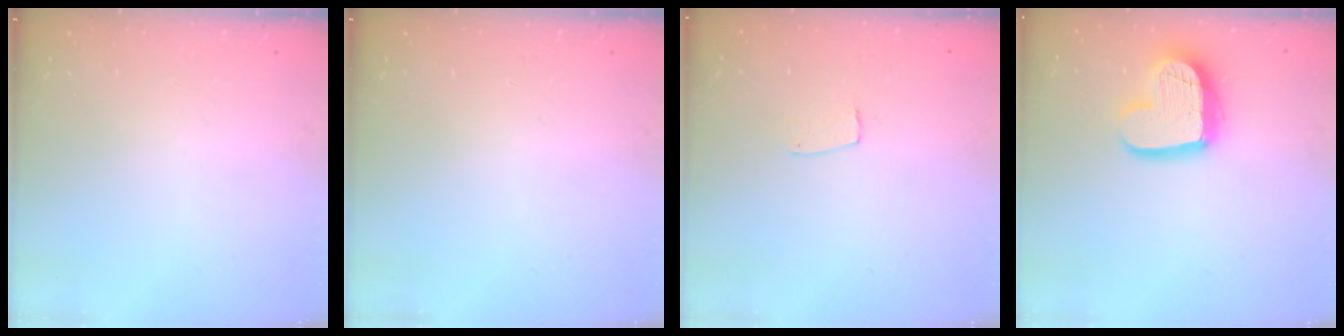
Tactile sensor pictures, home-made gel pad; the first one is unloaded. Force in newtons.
{"total": 0.0}
{"total": 4.3, "press": 4.3, "slide": 0.2}
{"total": 15.5, "press": 15.4, "slide": 1.1}